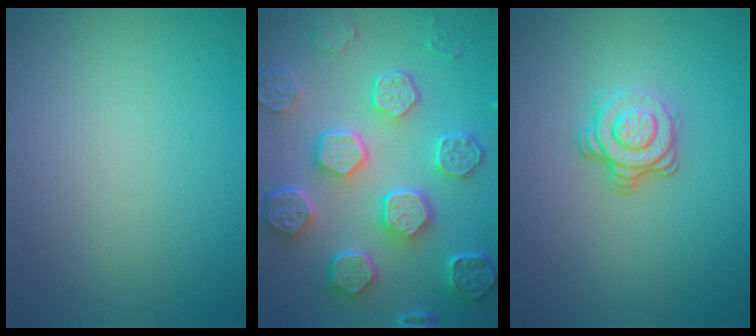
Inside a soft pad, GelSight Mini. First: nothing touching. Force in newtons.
{"total": 8.4, "press": 6.5, "slide": 5.3}
{"total": 3.6, "press": 2.5, "slide": 2.5}